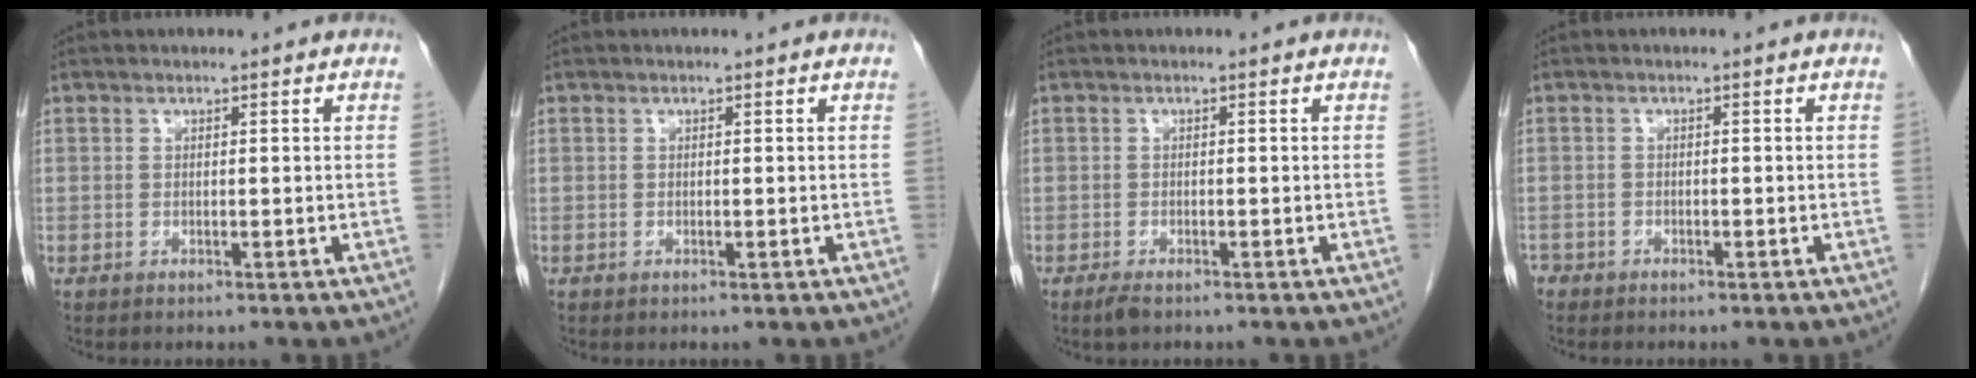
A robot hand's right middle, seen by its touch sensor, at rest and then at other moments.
{"total": 0.0}
{"total": 1.5, "force": [-1.1, 0.4, 1.0], "torque": [-0.024, -0.003, -0.018]}
{"total": 1.7, "force": [-1.4, 1.0, 0.2], "torque": [-0.005, 0.002, -0.027]}